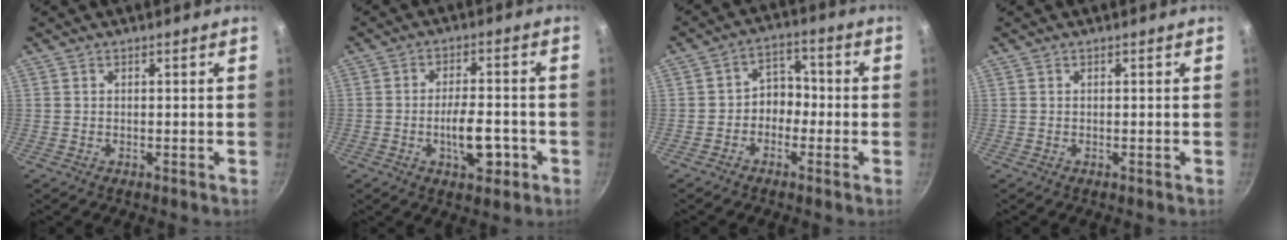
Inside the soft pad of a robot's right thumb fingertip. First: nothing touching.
{"total": 8.3, "force": [-2.9, 3.8, 6.9], "torque": [-0.087, 0.017, -0.044]}
{"total": 5.6, "force": [-1.5, 4.5, 2.9], "torque": [0.002, 0.030, -0.037]}
{"total": 0.0}